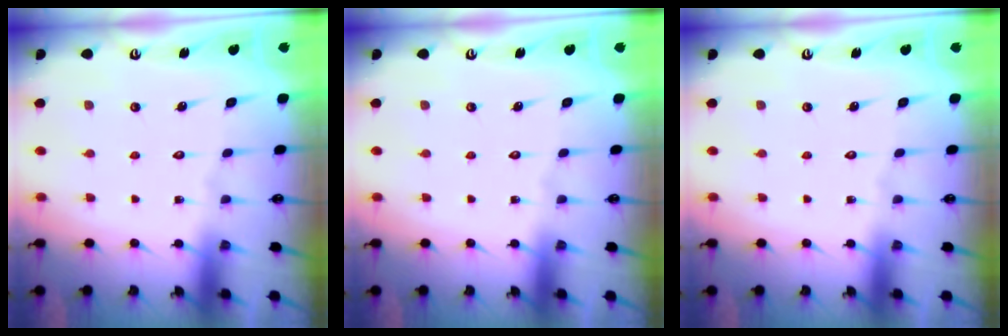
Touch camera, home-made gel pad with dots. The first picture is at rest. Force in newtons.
{"total": 0.0}
{"total": 0.0}